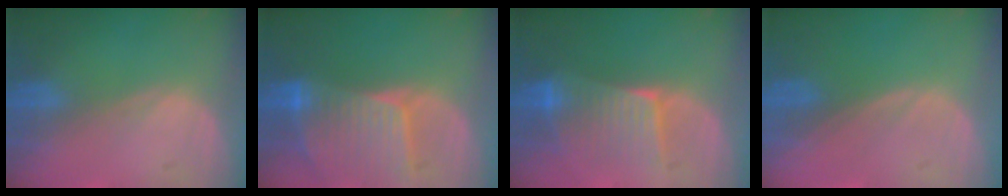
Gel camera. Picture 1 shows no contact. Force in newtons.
{"total": 8.8, "press": 7.8, "slide": 4.1}
{"total": 6.5, "press": 6.4, "slide": 1.5}
{"total": 0.0}